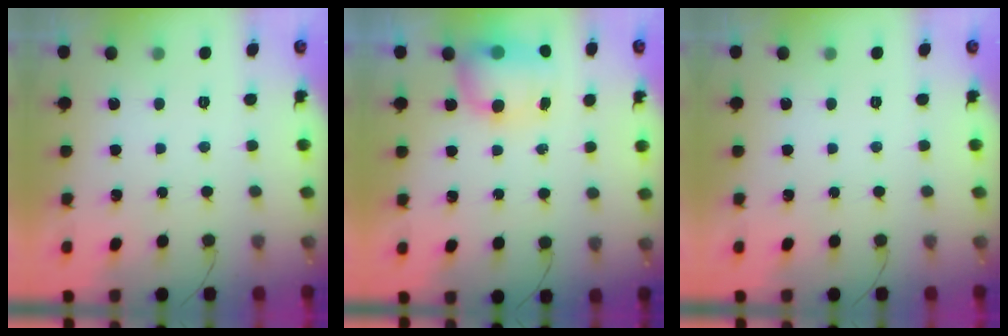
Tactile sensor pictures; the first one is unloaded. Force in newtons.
{"total": 7.2, "press": 7.1, "slide": 1.1}
{"total": 0.0}